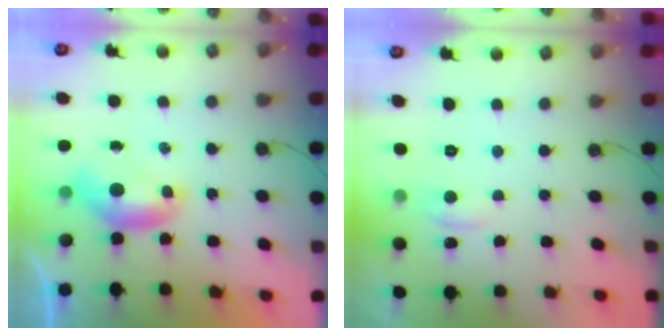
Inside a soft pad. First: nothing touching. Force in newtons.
{"total": 1.5, "press": 1.4, "slide": 0.5}